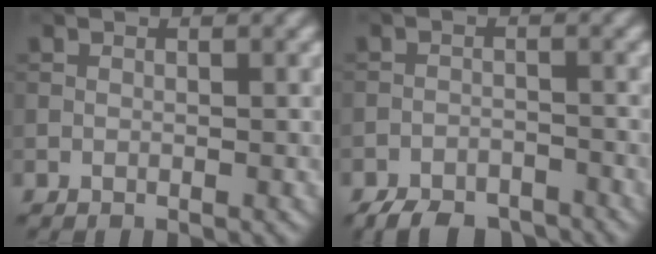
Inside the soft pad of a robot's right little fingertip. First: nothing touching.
{"total": 5.3, "force": [-4.6, 2.0, 1.6], "torque": [-0.021, -0.011, -0.080]}